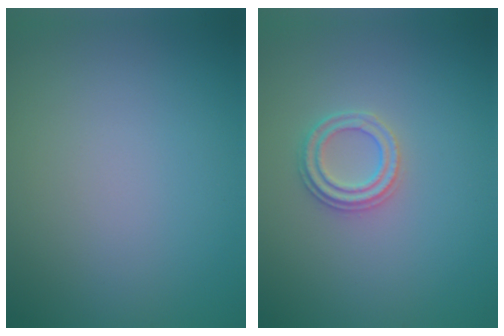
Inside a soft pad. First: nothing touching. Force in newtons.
{"total": 2.3, "press": 2.2, "slide": 0.5}